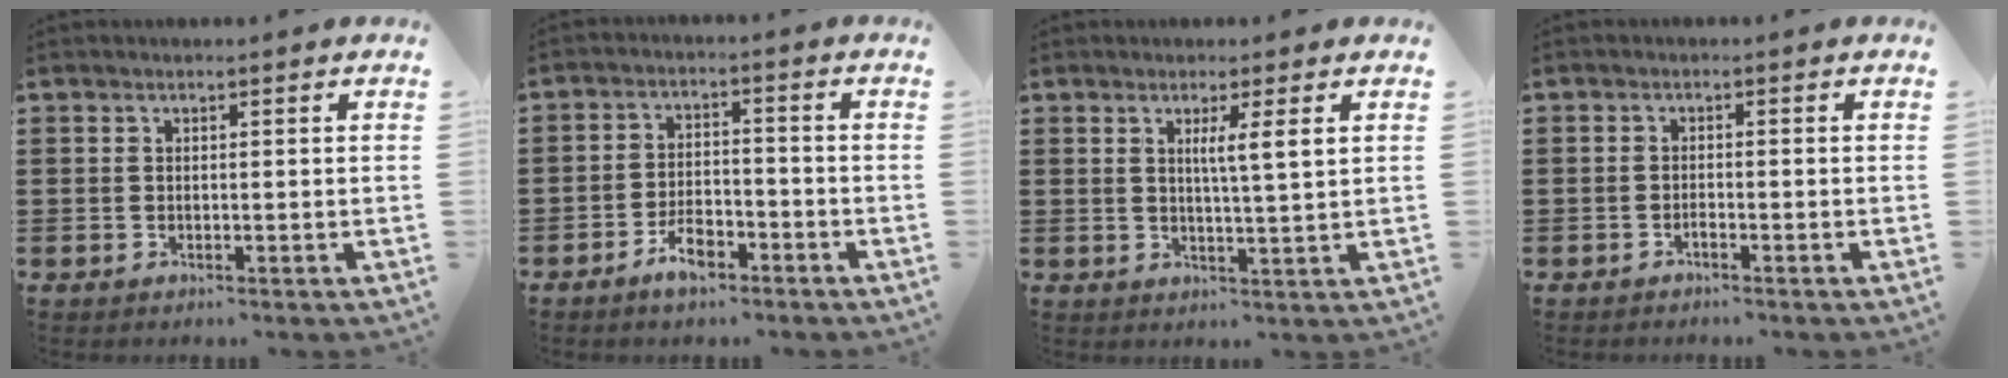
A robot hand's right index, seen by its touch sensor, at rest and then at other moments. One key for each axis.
{"total": 5.0, "fx": -3.6, "fy": 2.1, "fz": 2.8, "tx": -0.052, "ty": 0.012, "tz": -0.069}
{"total": 3.2, "fx": 1.1, "fy": -0.5, "fz": 3.0, "tx": -0.063, "ty": -0.008, "tz": 0.017}
{"total": 0.9, "fx": -0.9, "fy": 0.1, "fz": 0.3, "tx": -0.009, "ty": -0.002, "tz": -0.017}